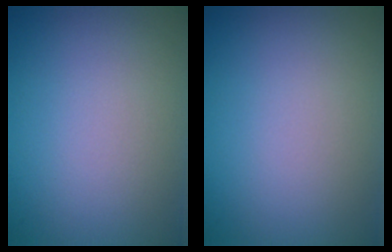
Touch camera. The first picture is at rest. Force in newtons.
{"total": 0.0}